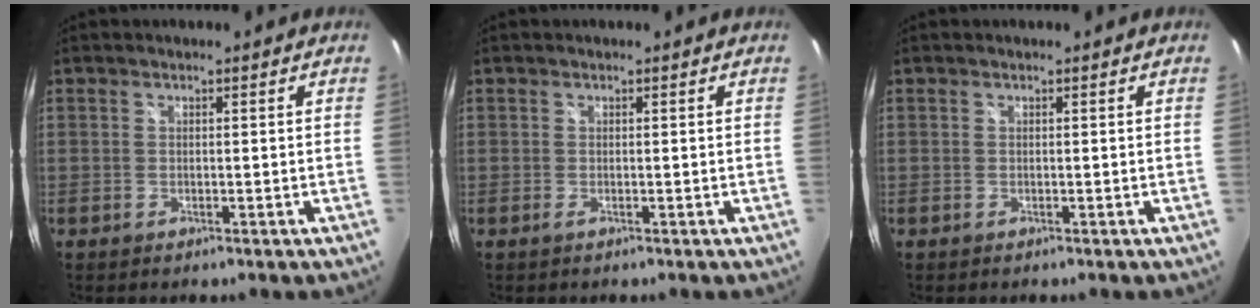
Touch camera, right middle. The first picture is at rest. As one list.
[{"total": 0.0}, {"total": 0.0}]